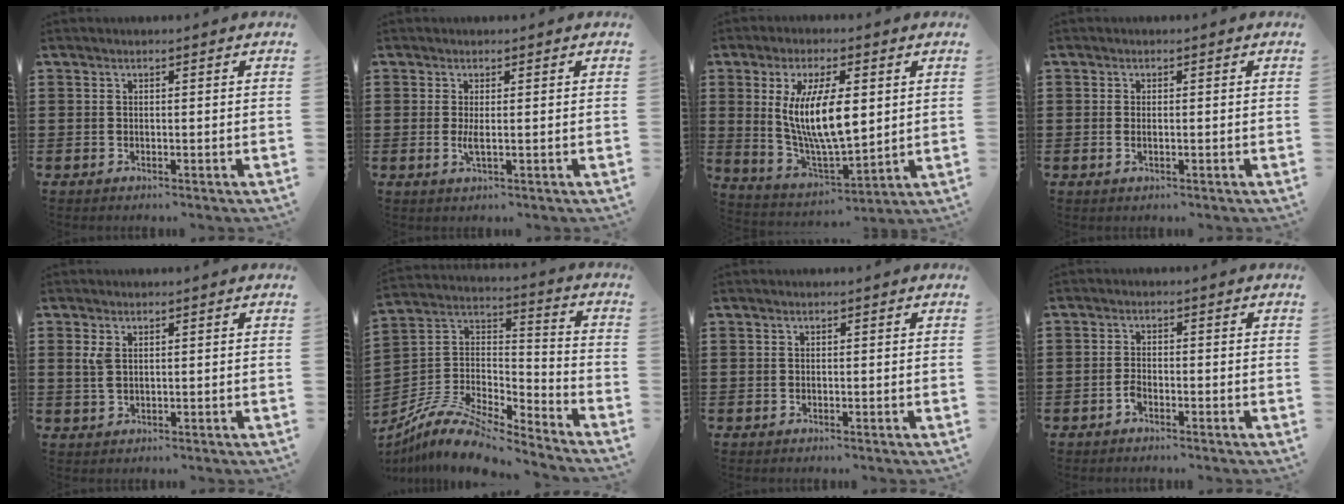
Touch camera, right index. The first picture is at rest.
{"total": 2.2, "force": [-0.1, 0.4, 2.1], "torque": [-0.040, -0.006, -0.001]}
{"total": 11.4, "force": [1.9, 4.1, 10.5], "torque": [-0.220, -0.001, 0.030]}
{"total": 1.0, "force": [-0.1, 0.4, 0.9], "torque": [-0.026, -0.002, -0.005]}
{"total": 2.5, "force": [1.0, 1.4, 1.9], "torque": [-0.042, 0.005, 0.018]}
{"total": 10.5, "force": [-8.8, 3.1, 4.7], "torque": [-0.103, 0.020, -0.177]}
{"total": 0.0}
{"total": 1.8, "force": [-1.2, 0.7, 1.2], "torque": [-0.026, 0.000, -0.023]}